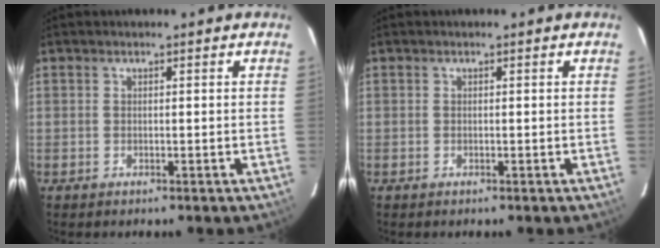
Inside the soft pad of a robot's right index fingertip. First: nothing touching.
{"total": 0.0}